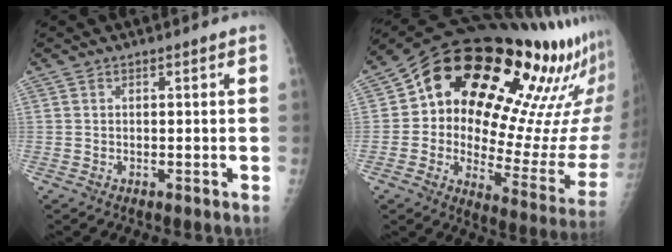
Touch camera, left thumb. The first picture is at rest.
{"total": 30.9, "force": [17.2, 11.4, 23.0], "torque": [-0.285, -0.038, 0.247]}